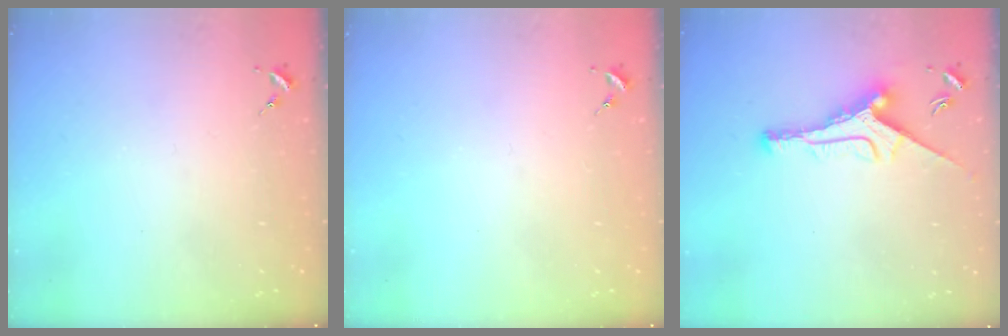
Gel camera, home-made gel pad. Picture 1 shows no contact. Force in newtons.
{"total": 0.0}
{"total": 9.9, "press": 9.9, "slide": 0.1}